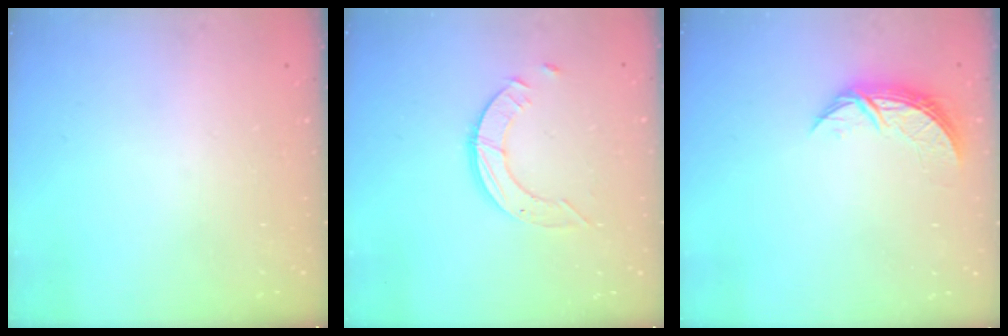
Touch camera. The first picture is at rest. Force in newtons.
{"total": 3.6, "press": 3.5, "slide": 0.3}
{"total": 7.3, "press": 7.3, "slide": 0.5}